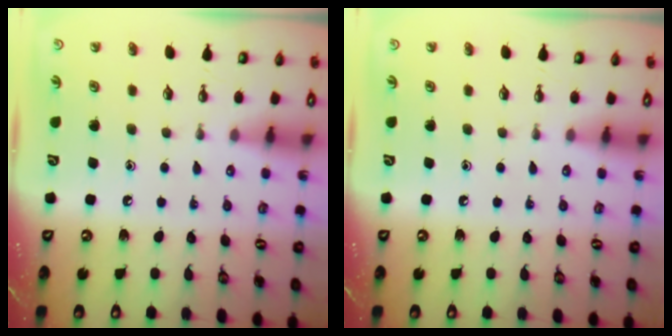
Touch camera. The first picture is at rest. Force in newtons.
{"total": 0.0}